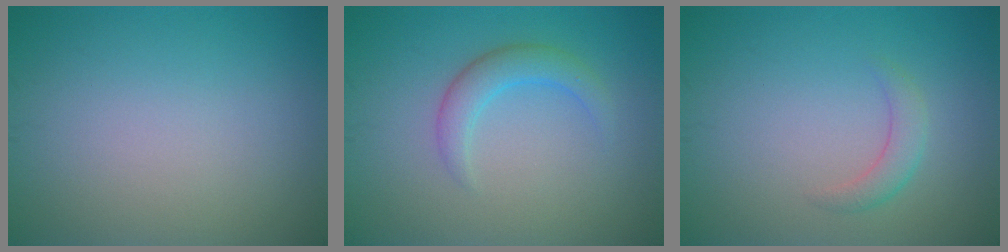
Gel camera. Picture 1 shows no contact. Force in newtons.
{"total": 2.6, "press": 2.6, "slide": 0.0}
{"total": 1.7, "press": 1.7, "slide": 0.1}